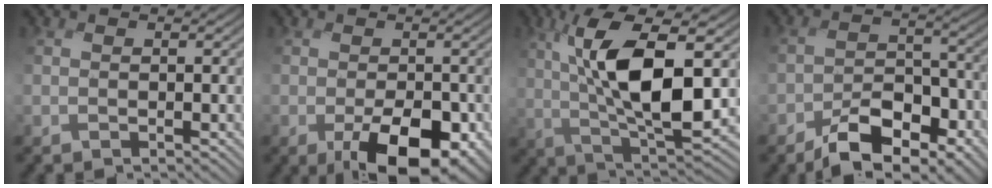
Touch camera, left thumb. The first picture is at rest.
{"total": 8.5, "force": [-3.9, 4.2, 6.2], "torque": [-0.116, -0.023, -0.057]}
{"total": 11.7, "force": [1.7, 4.5, 10.7], "torque": [-0.206, 0.000, 0.027]}
{"total": 8.5, "force": [-5.9, 4.2, 4.4], "torque": [-0.064, -0.014, -0.106]}